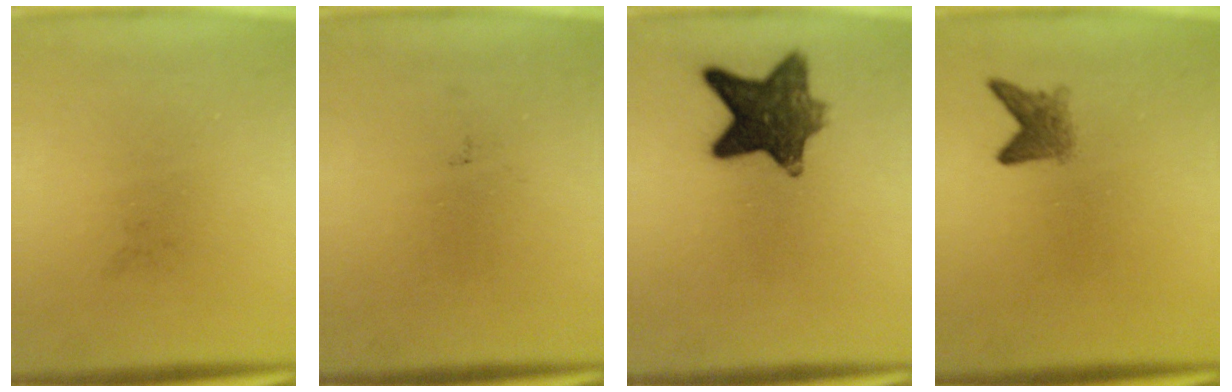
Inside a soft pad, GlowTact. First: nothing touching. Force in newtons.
{"total": 0.0}
{"total": 10.4}
{"total": 2.6}